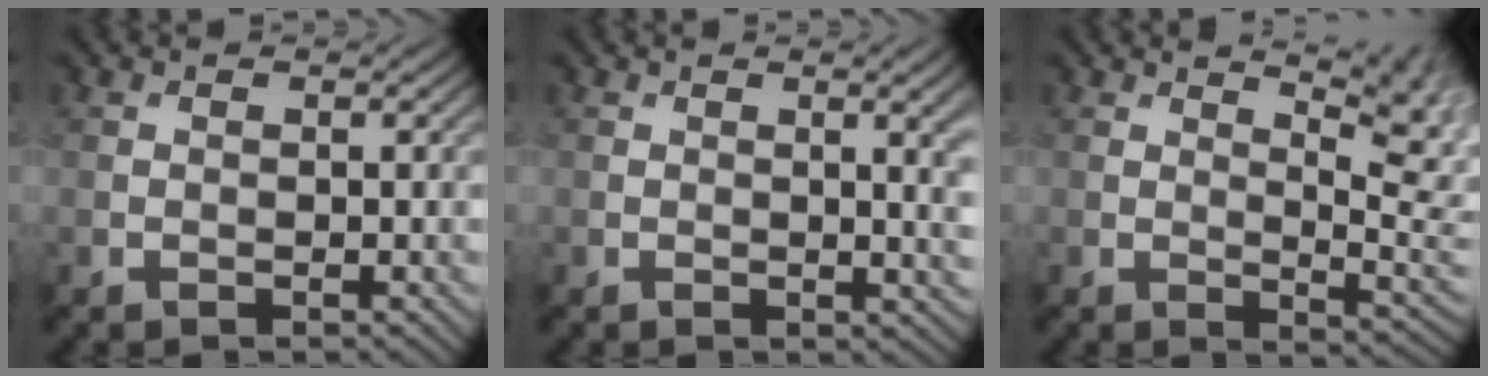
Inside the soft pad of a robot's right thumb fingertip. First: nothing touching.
{"total": 3.4, "force": [0.4, 0.8, 3.3], "torque": [-0.046, 0.001, 0.008]}
{"total": 8.1, "force": [3.7, 2.6, 6.7], "torque": [-0.082, 0.014, 0.050]}